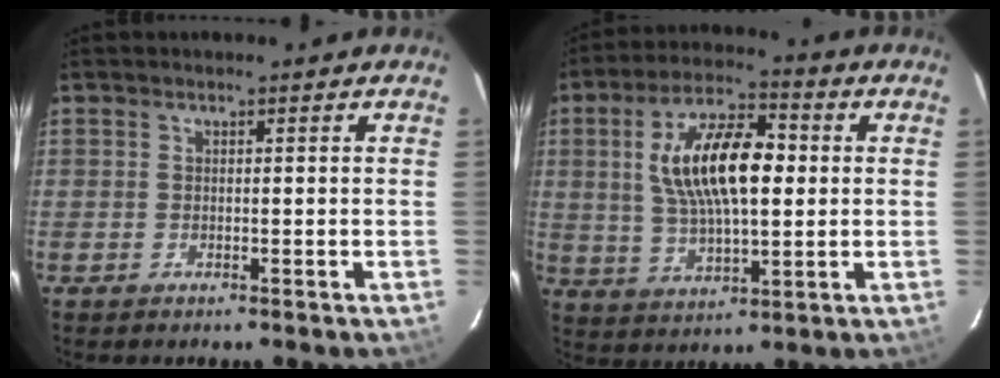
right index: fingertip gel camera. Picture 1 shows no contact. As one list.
[{"total": 15.5, "force": [2.1, 6.5, 13.9], "torque": [-0.257, 0.016, 0.039]}]